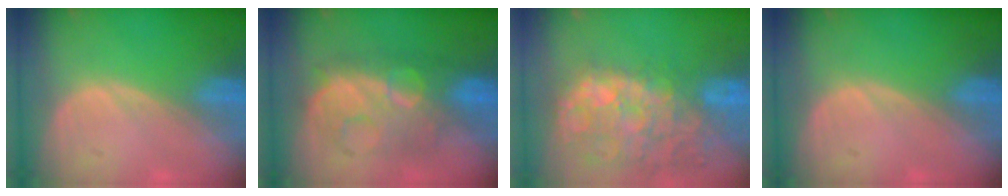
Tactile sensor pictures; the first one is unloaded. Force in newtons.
{"total": 8.8, "press": 8.8, "slide": 0.4}
{"total": 14.2, "press": 11.6, "slide": 8.3}
{"total": 0.0}